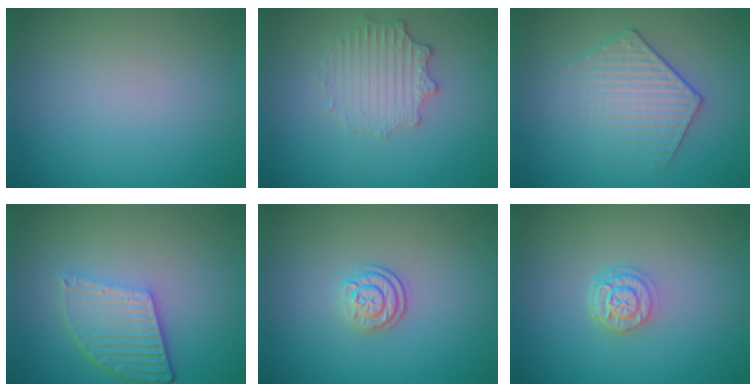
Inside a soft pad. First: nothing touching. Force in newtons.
{"total": 2.7, "press": 2.6, "slide": 0.8}
{"total": 3.6, "press": 3.2, "slide": 1.6}
{"total": 5.1, "press": 3.8, "slide": 3.5}
{"total": 2.4, "press": 1.8, "slide": 1.5}
{"total": 2.5, "press": 2.0, "slide": 1.5}